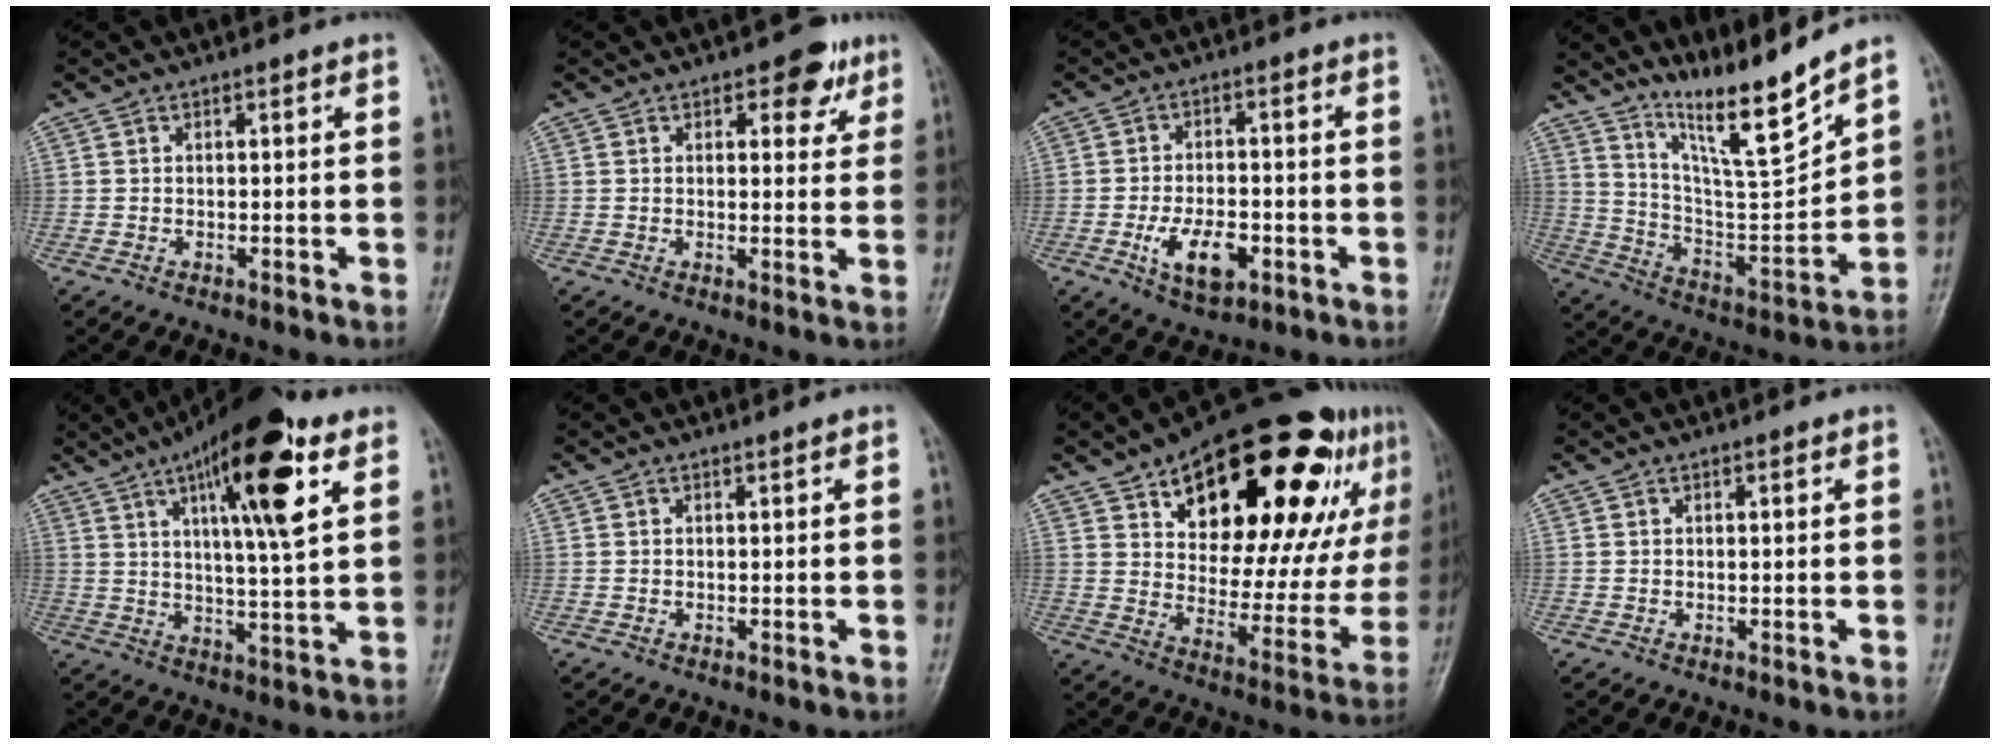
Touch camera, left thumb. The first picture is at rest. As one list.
[{"total": 5.7, "force": [3.0, 3.3, 3.6], "torque": [-0.011, -0.008, 0.031]}, {"total": 9.0, "force": [-3.3, 4.9, 6.8], "torque": [-0.106, 0.014, -0.052]}, {"total": 13.8, "force": [11.2, 0.6, 8.0], "torque": [-0.121, -0.084, 0.209]}, {"total": 17.7, "force": [7.8, 4.9, 15.2], "torque": [-0.213, -0.019, 0.117]}, {"total": 0.0}, {"total": 31.3, "force": [14.8, 14.4, 23.5], "torque": [-0.296, -0.009, 0.225]}, {"total": 0.7, "force": [0.2, 0.4, 0.5], "torque": [-0.004, 0.003, 0.001]}]